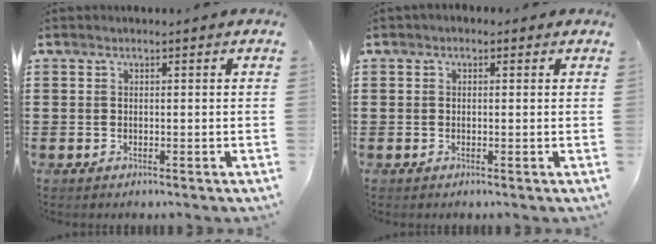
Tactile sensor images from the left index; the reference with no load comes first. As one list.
[{"total": 0.7, "force": [0.0, 0.6, 0.4], "torque": [-0.008, 0.005, -0.002]}]